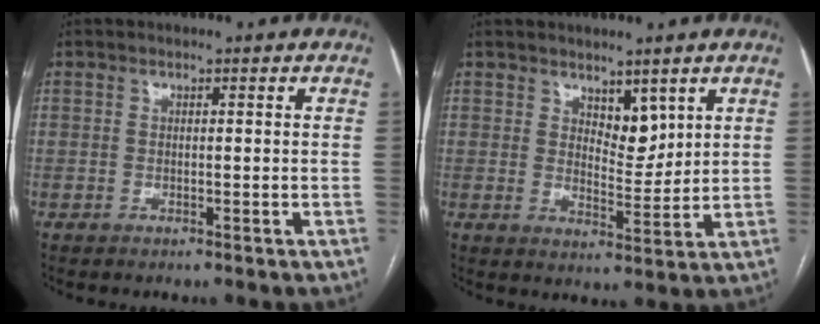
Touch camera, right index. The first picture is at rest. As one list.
[{"total": 4.5, "force": [2.8, 2.2, 2.7], "torque": [-0.041, -0.007, 0.052]}]